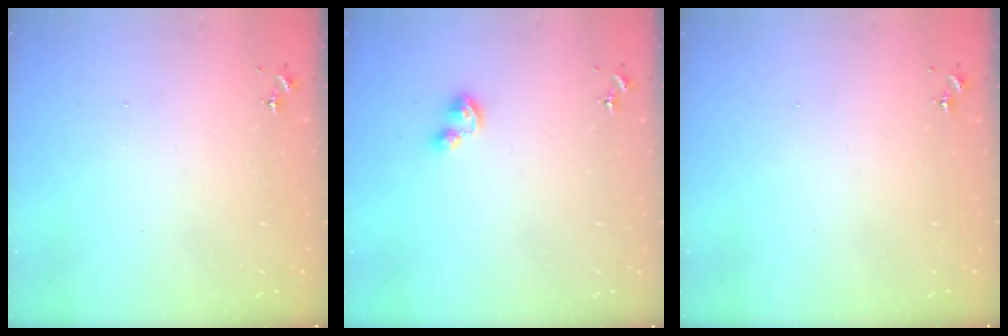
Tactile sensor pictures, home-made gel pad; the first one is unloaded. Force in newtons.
{"total": 3.5, "press": 3.5, "slide": 0.4}
{"total": 0.0}